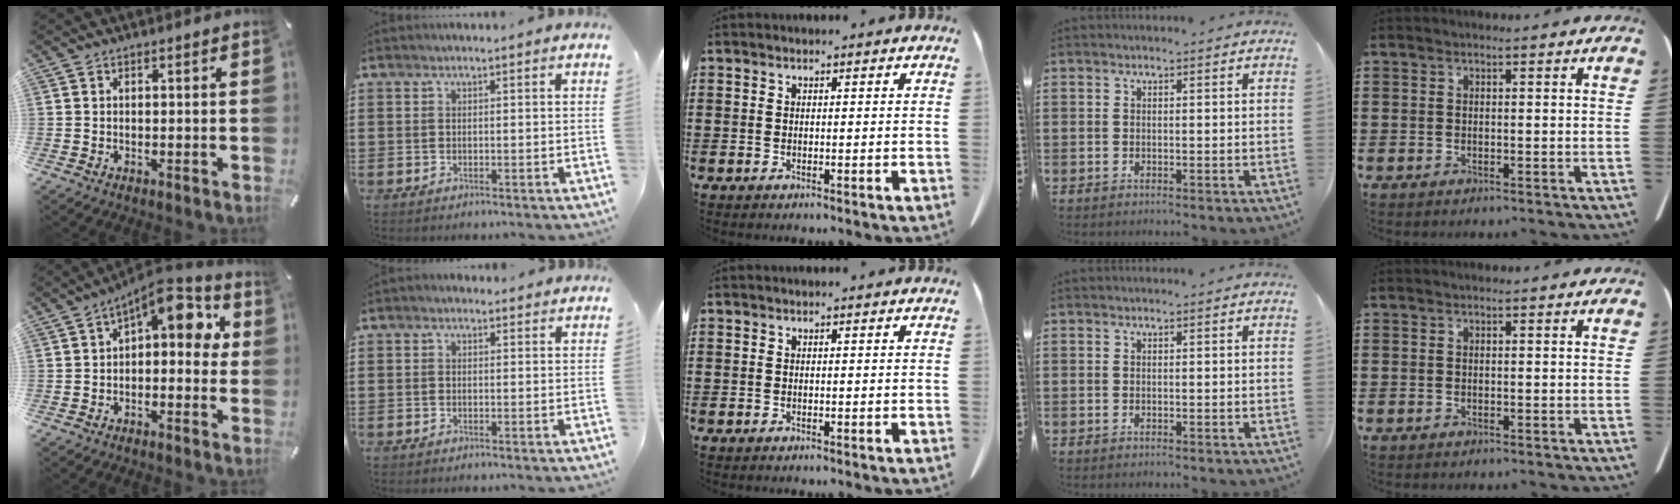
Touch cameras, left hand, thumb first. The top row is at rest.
{"thumb": {"total": 10.2, "force": [4.0, 4.8, 8.0], "torque": [-0.110, -0.024, 0.064]}, "index": {"total": 0.8, "force": [0.3, 0.6, 0.4], "torque": [-0.009, 0.006, 0.005]}}